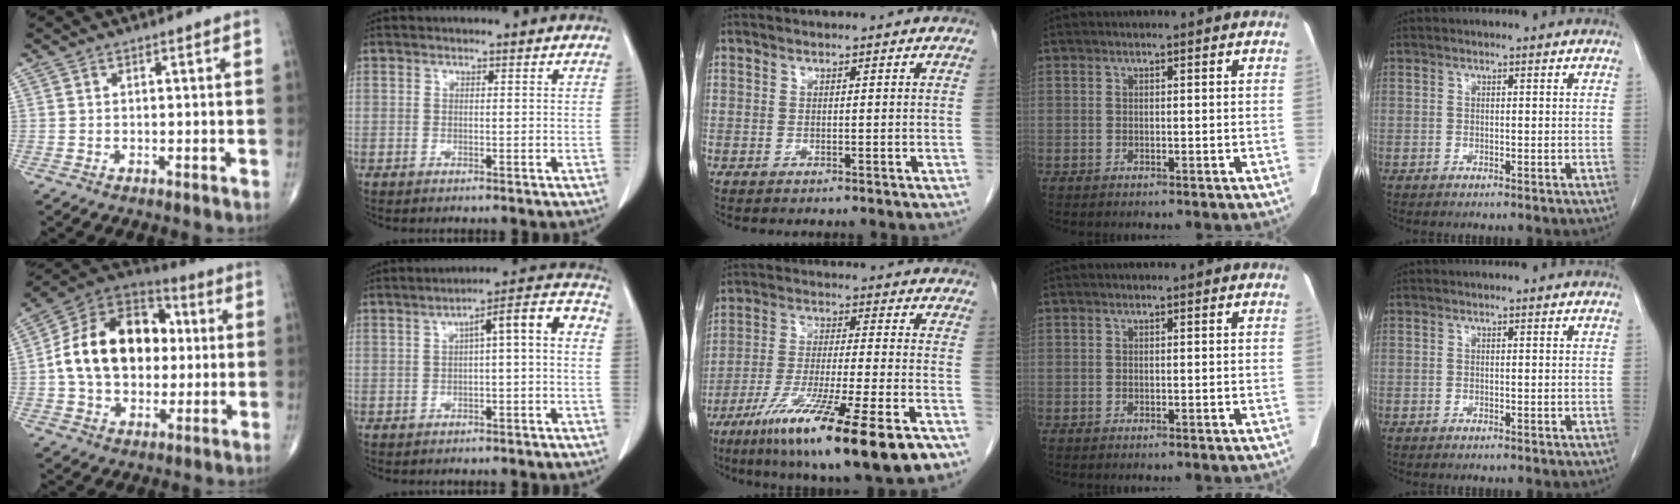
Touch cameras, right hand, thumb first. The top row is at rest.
{"thumb": {"total": 21.2, "force": [1.4, 15.1, 14.9], "torque": [-0.222, 0.026, 0.021]}, "index": {"total": 7.4, "force": [-0.3, 1.4, 7.2], "torque": [-0.097, 0.037, -0.007]}, "middle": {"total": 20.0, "force": [-12.2, 1.1, 15.9], "torque": [-0.228, -0.053, -0.202]}}